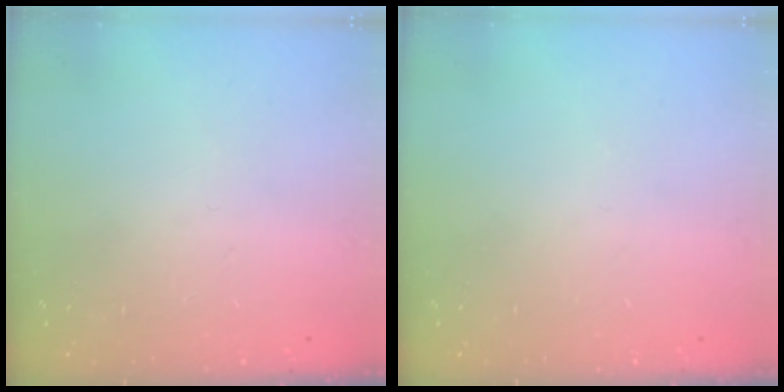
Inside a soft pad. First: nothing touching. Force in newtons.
{"total": 0.0}